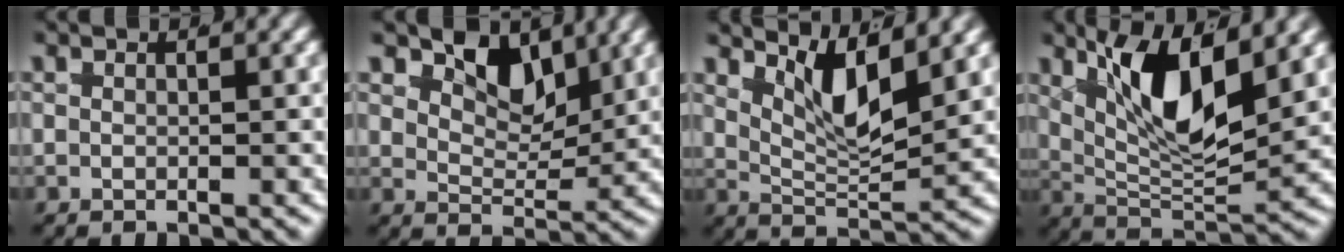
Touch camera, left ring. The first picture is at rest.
{"total": 7.1, "force": [3.3, 4.6, 4.3], "torque": [-0.084, -0.010, 0.050]}
{"total": 5.7, "force": [2.5, 2.6, 4.5], "torque": [-0.076, -0.011, 0.037]}
{"total": 8.3, "force": [2.7, 3.5, 7.0], "torque": [-0.129, -0.006, 0.045]}